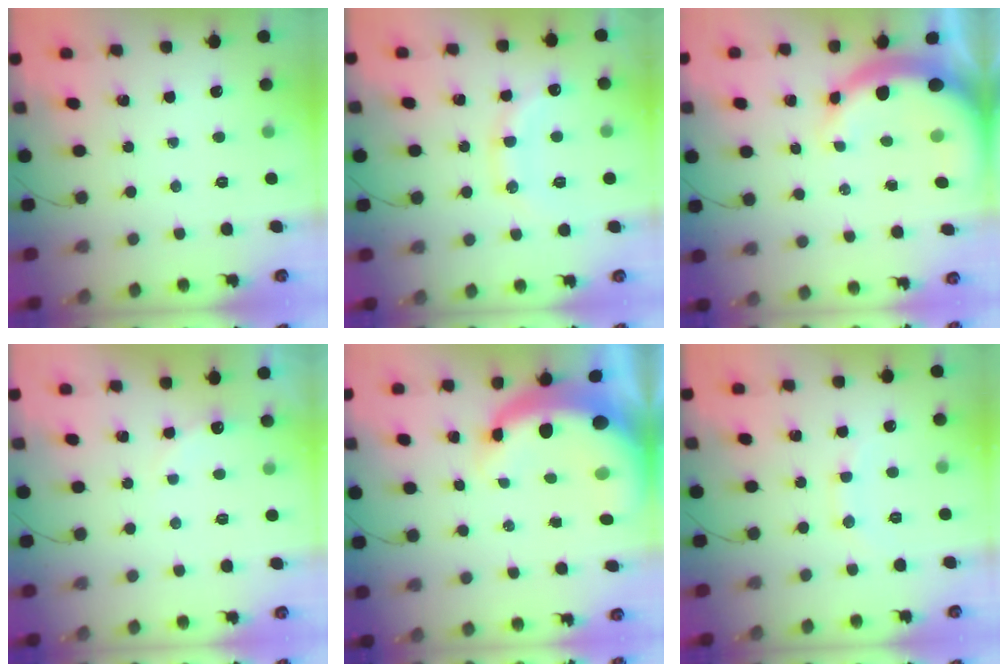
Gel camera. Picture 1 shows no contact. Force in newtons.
{"total": 13.5, "press": 13.4, "slide": 1.1}
{"total": 11.6, "press": 11.4, "slide": 2.3}
{"total": 6.1, "press": 6.0, "slide": 1.3}
{"total": 11.8, "press": 11.6, "slide": 2.4}
{"total": 6.3, "press": 6.2, "slide": 1.0}